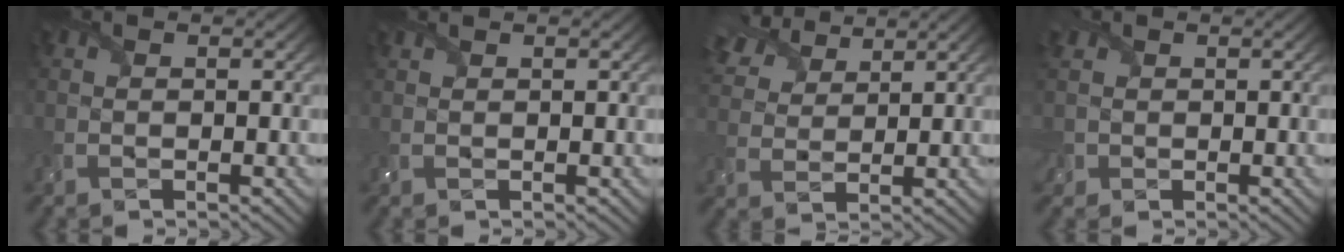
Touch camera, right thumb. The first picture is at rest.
{"total": 0.7, "force": [0.7, 0.0, 0.1], "torque": [-0.008, 0.007, 0.018]}
{"total": 7.0, "force": [5.4, 3.1, 3.2], "torque": [-0.085, 0.024, 0.108]}
{"total": 2.5, "force": [0.4, 2.4, 0.5], "torque": [-0.029, 0.001, 0.002]}